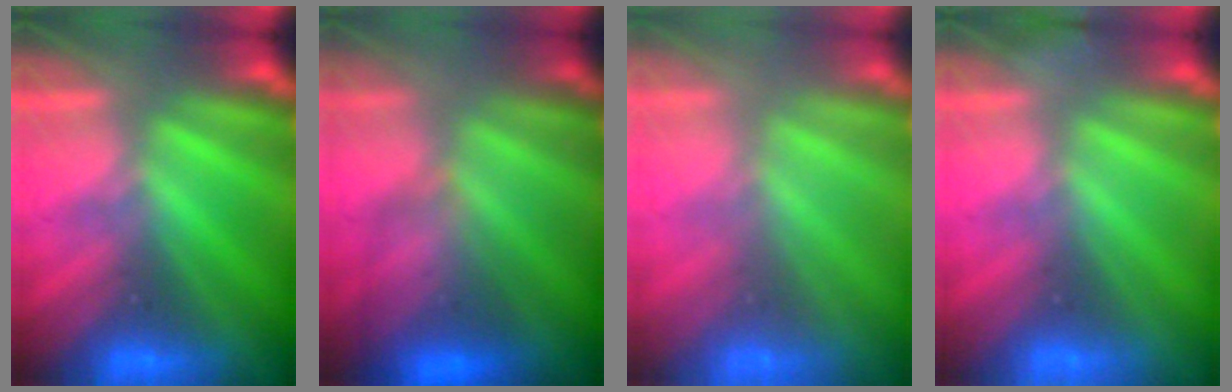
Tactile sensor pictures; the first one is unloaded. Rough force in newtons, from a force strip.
{"total": 3.2}
{"total": 9.1}
{"total": 2.3}